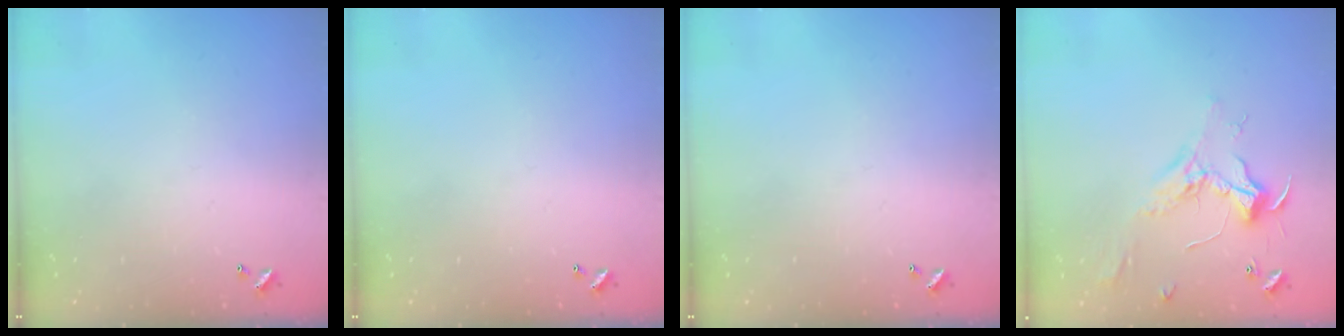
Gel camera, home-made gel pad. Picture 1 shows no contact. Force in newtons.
{"total": 0.0}
{"total": 0.0}
{"total": 2.4, "press": 2.3, "slide": 0.9}